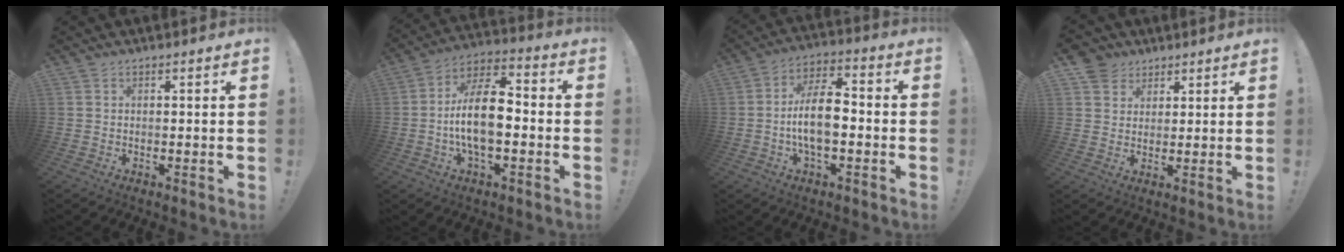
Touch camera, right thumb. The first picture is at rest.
{"total": 15.1, "force": [-2.9, 7.1, 13.0], "torque": [-0.249, 0.012, -0.055]}
{"total": 12.0, "force": [-2.6, 5.8, 10.2], "torque": [-0.192, 0.010, -0.049]}
{"total": 5.8, "force": [3.6, 4.5, 0.6], "torque": [-0.015, -0.022, 0.072]}